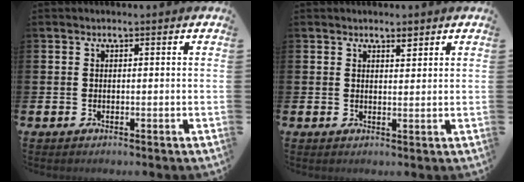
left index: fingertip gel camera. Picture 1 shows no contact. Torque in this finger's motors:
{"motor_torque": [0.41, -0.16, 0.14, 0.01]}